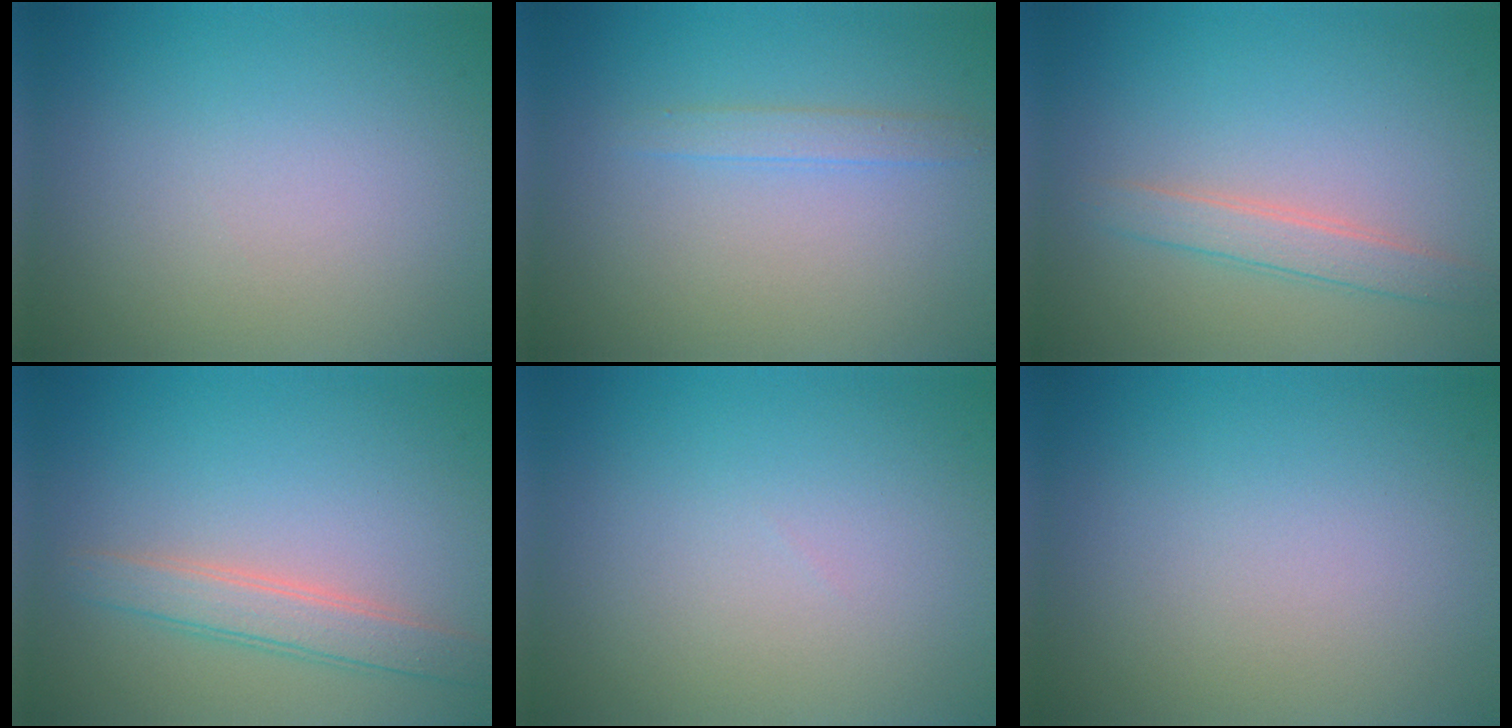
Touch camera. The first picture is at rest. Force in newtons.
{"total": 1.3, "press": 1.3, "slide": 0.0}
{"total": 2.2, "press": 2.2, "slide": 0.1}
{"total": 3.0, "press": 3.0, "slide": 0.2}
{"total": 0.0}
{"total": 0.0}